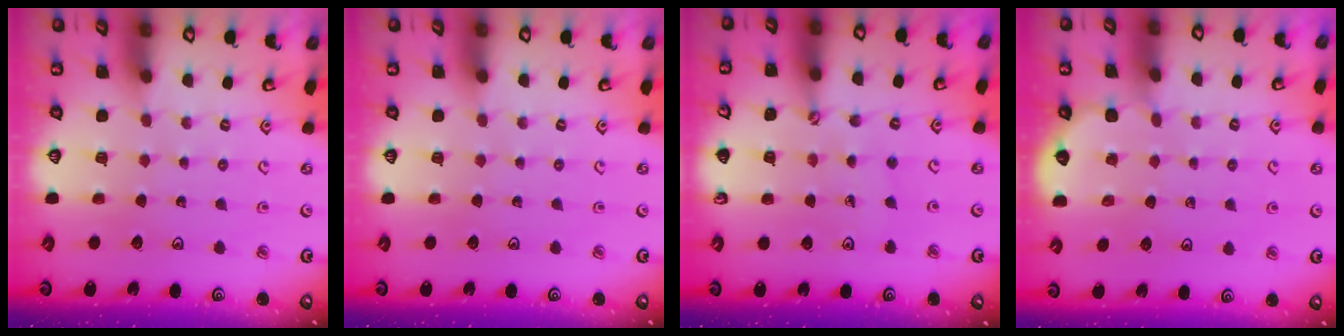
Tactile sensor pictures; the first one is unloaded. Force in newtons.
{"total": 0.0}
{"total": 2.5, "press": 2.2, "slide": 1.3}
{"total": 2.9, "press": 2.9, "slide": 0.3}